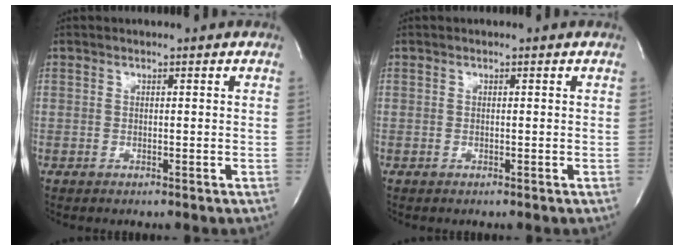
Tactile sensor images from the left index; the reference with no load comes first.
{"total": 0.0}